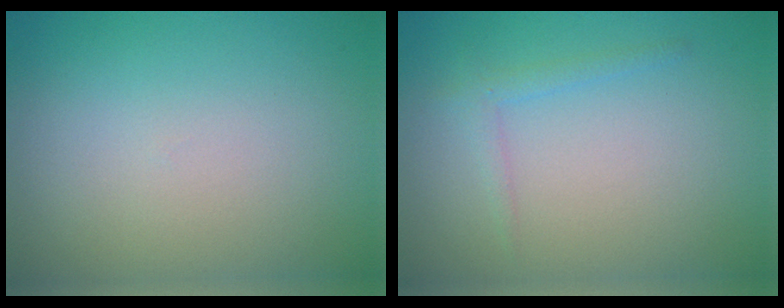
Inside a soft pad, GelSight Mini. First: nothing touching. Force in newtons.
{"total": 1.2, "press": 1.2, "slide": 0.1}